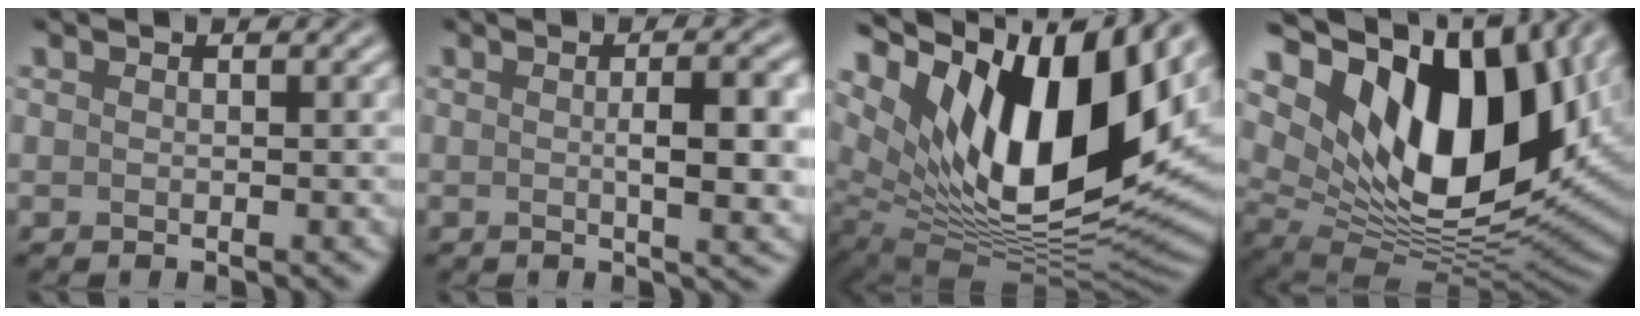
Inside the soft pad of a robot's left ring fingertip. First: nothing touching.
{"total": 5.4, "force": [0.1, 1.4, 5.2], "torque": [-0.069, 0.000, 0.004]}
{"total": 15.6, "force": [6.0, 7.3, 12.5], "torque": [-0.197, -0.004, 0.104]}
{"total": 16.5, "force": [5.9, 9.2, 12.4], "torque": [-0.201, -0.008, 0.107]}